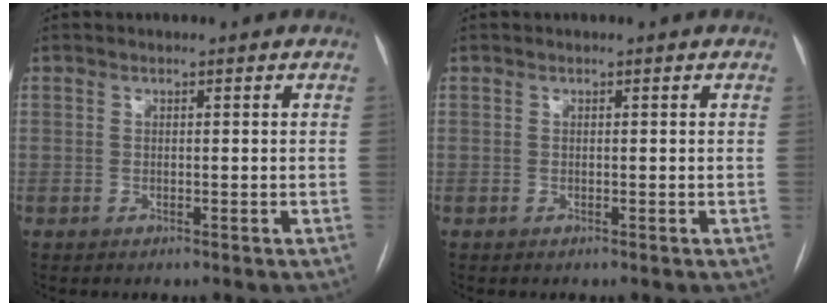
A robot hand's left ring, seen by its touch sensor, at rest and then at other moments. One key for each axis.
{"total": 0.0}